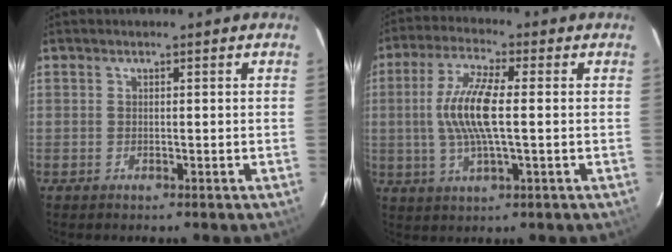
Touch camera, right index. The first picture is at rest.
{"total": 10.7, "force": [0.1, 2.4, 10.4], "torque": [-0.210, 0.003, 0.001]}